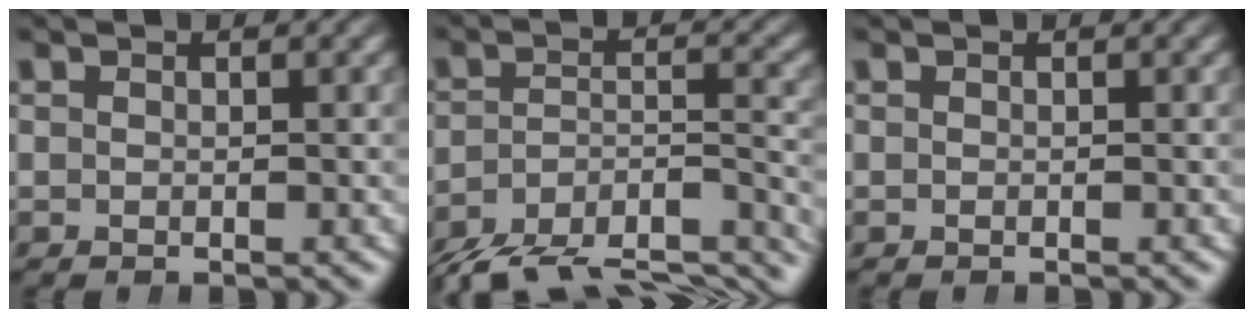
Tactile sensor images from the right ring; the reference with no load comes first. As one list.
[{"total": 14.2, "force": [-11.7, 6.3, 4.9], "torque": [-0.056, -0.028, -0.182]}, {"total": 0.0}]